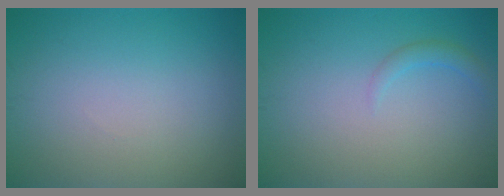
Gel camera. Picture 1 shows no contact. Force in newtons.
{"total": 1.1, "press": 1.1, "slide": 0.1}